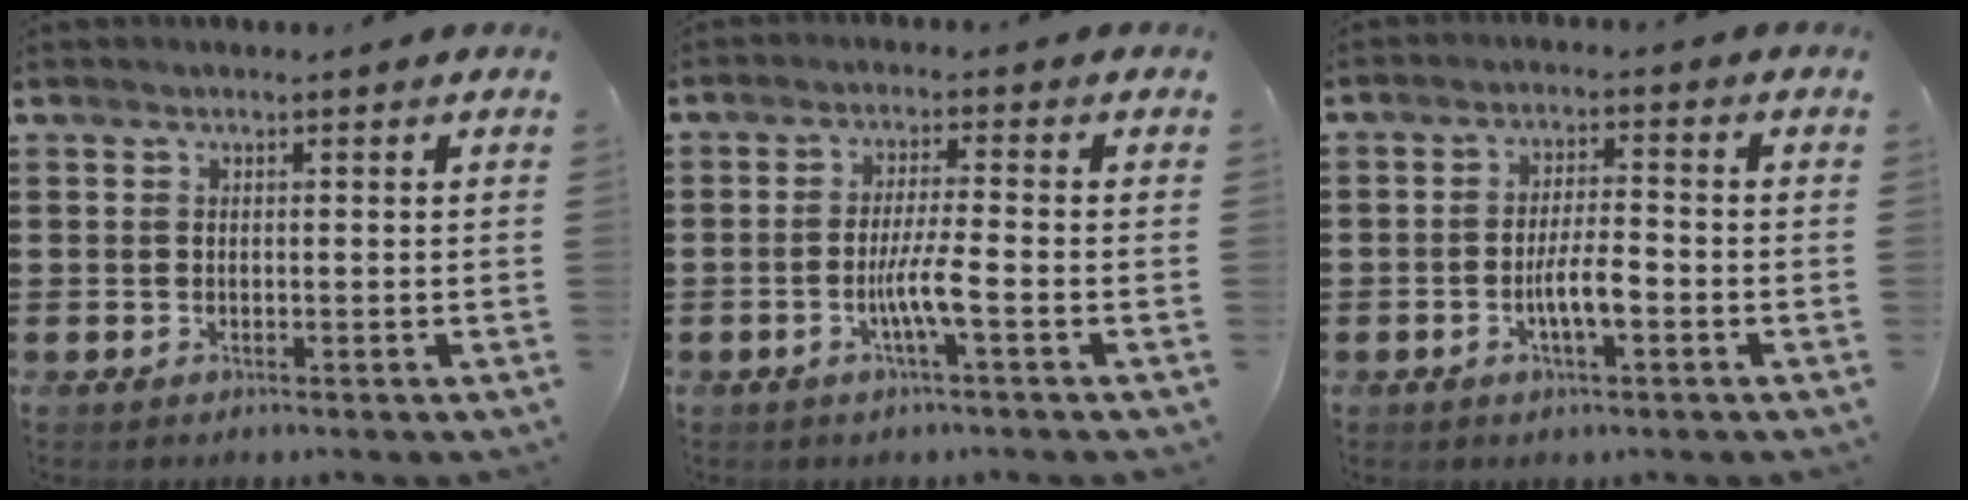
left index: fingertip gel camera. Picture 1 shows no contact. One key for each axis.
{"total": 5.1, "fx": -1.9, "fy": 0.1, "fz": 4.8, "tx": -0.096, "ty": -0.011, "tz": -0.040}
{"total": 5.3, "fx": -1.8, "fy": 1.4, "fz": 4.8, "tx": -0.096, "ty": 0.003, "tz": -0.036}